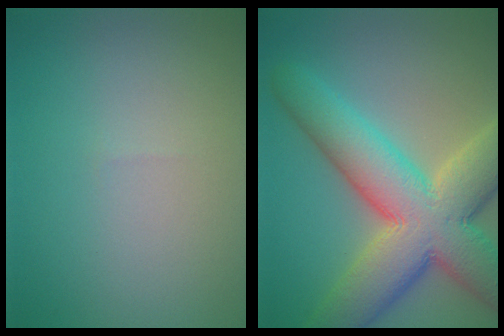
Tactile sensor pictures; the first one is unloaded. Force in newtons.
{"total": 11.9, "press": 11.9, "slide": 0.7}